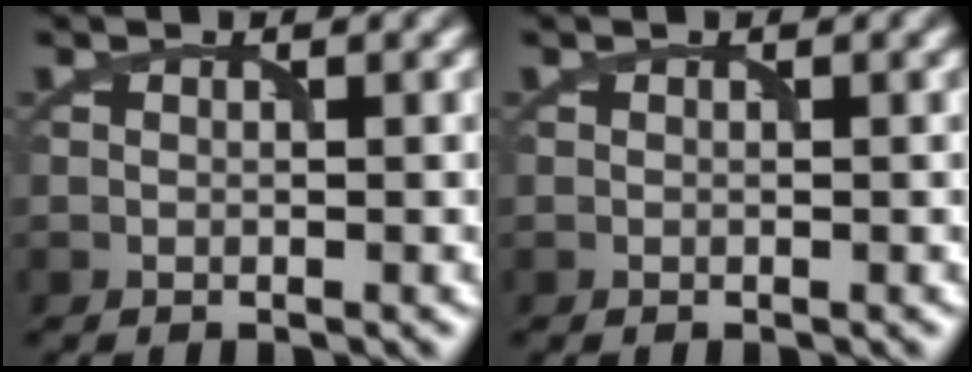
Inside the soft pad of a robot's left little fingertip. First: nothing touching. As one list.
[{"total": 0.0}]